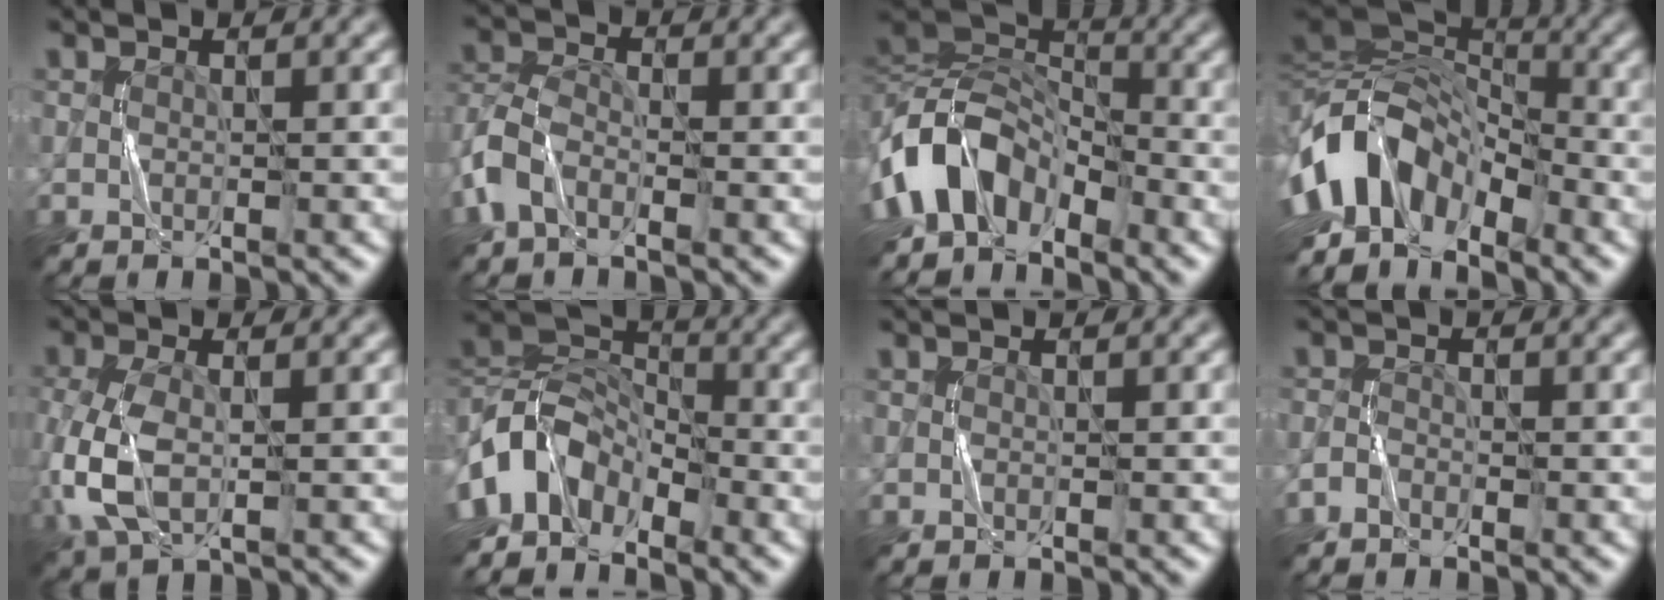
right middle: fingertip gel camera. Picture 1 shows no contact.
{"total": 3.8, "force": [-2.1, 2.1, 2.4], "torque": [-0.061, 0.003, -0.056]}
{"total": 7.5, "force": [-3.9, 4.6, 4.5], "torque": [-0.076, 0.009, -0.087]}
{"total": 10.1, "force": [-4.8, 5.9, 6.6], "torque": [-0.115, 0.000, -0.099]}
{"total": 5.9, "force": [-0.7, 3.4, 4.8], "torque": [-0.132, -0.006, -0.013]}
{"total": 6.7, "force": [-3.6, 4.1, 3.9], "torque": [-0.071, 0.008, -0.083]}
{"total": 0.0}
{"total": 0.9, "force": [-0.8, 0.4, 0.3], "torque": [-0.003, 0.003, -0.019]}